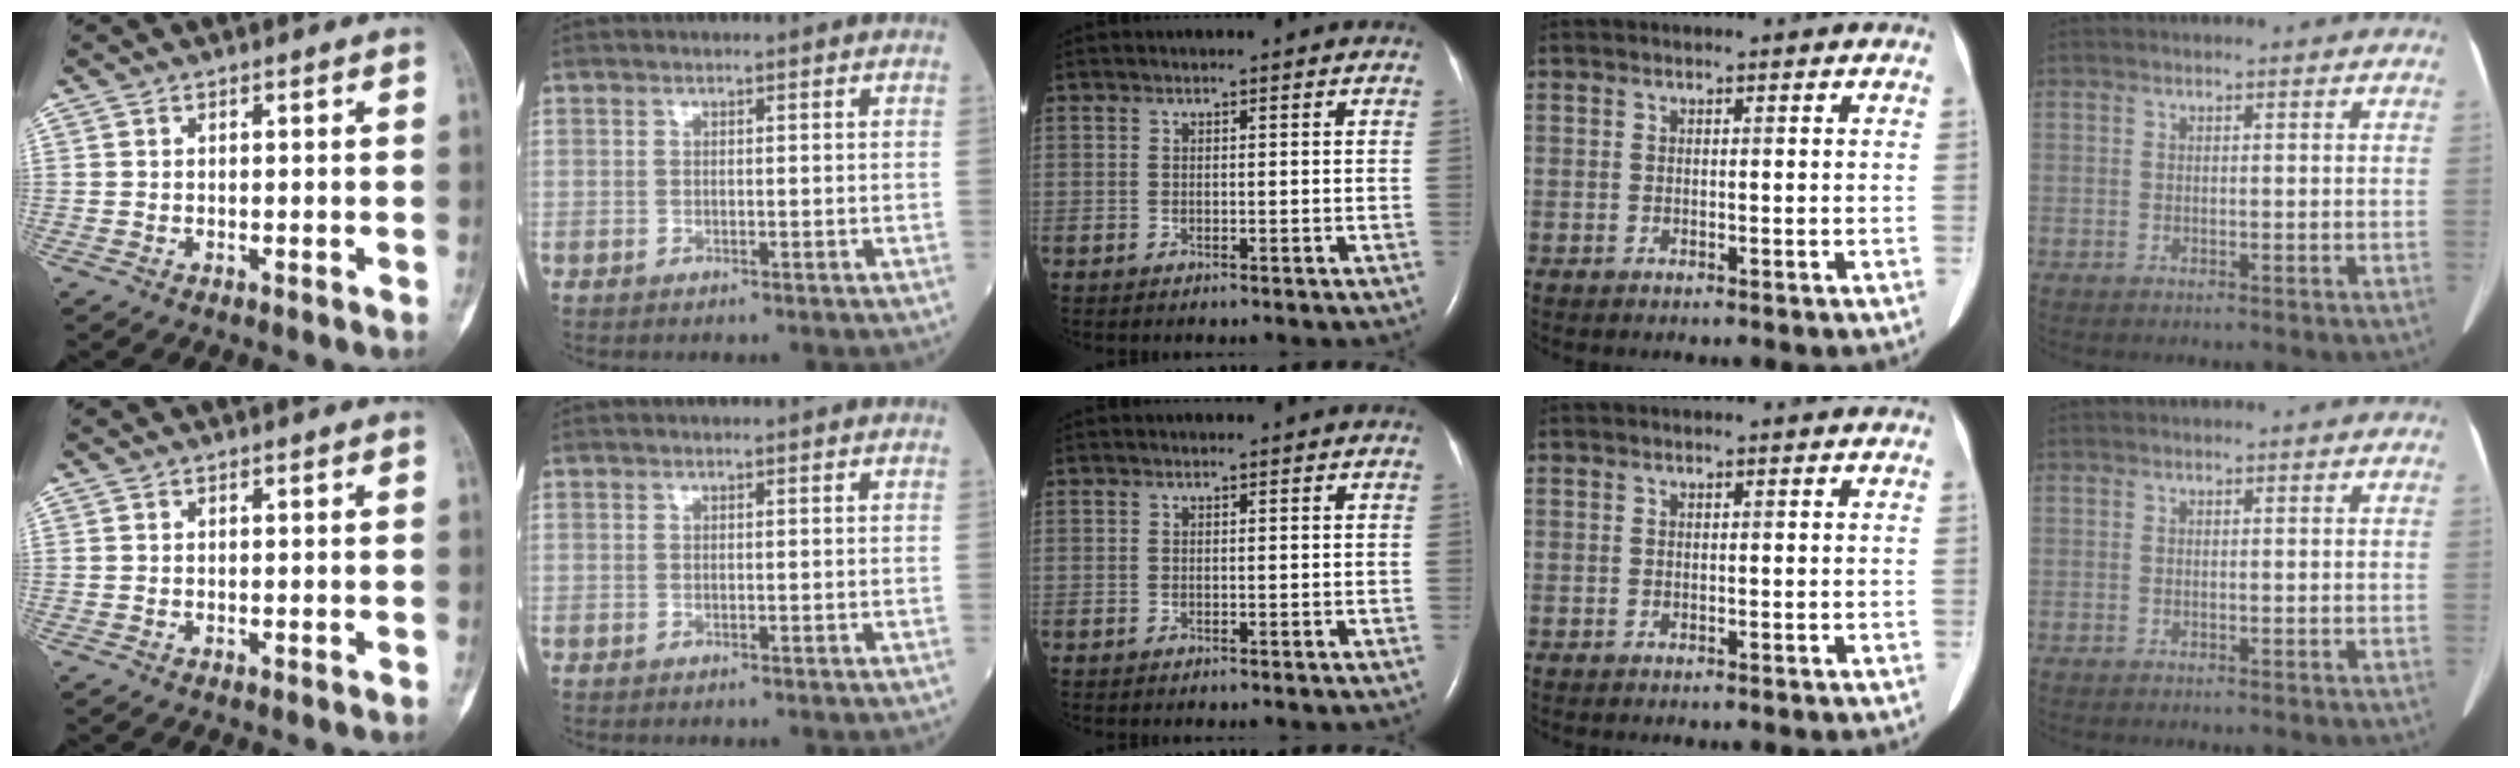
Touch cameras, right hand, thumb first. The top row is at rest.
{}